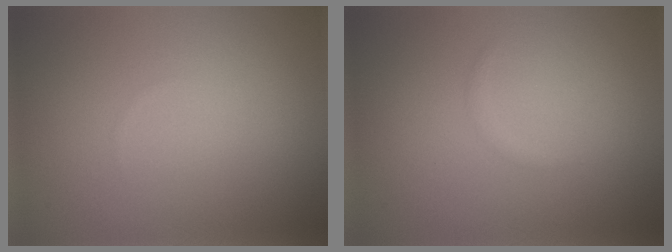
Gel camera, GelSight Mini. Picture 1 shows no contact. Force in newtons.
{"total": 0.5, "press": 0.5, "slide": 0.1}